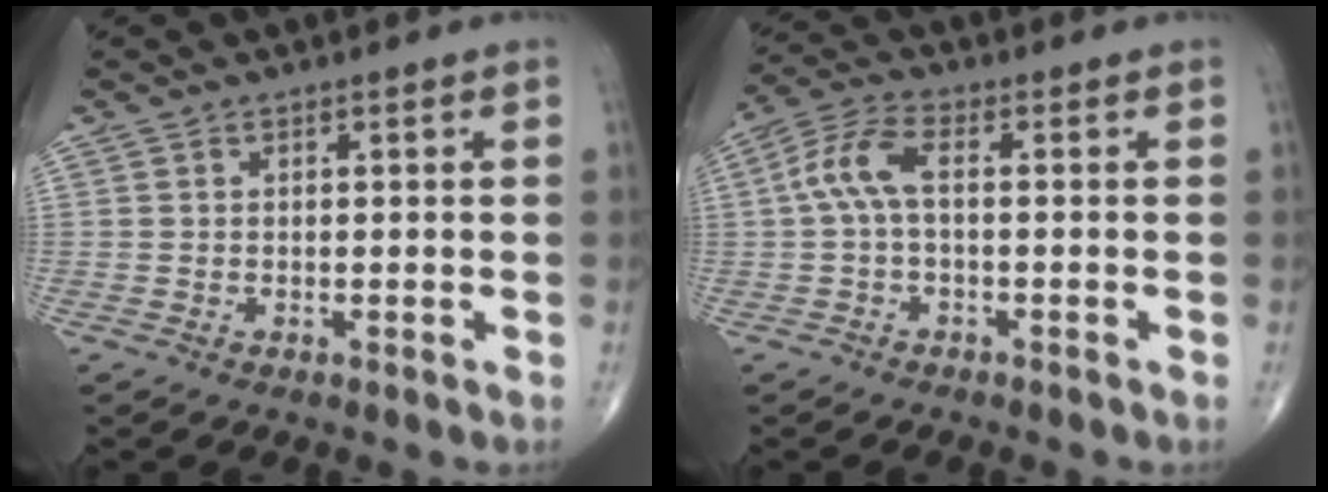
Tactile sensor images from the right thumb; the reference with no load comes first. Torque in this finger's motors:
{"motor_torque": [-0.42, 0.73, 0.59, -0.22, 0.07]}